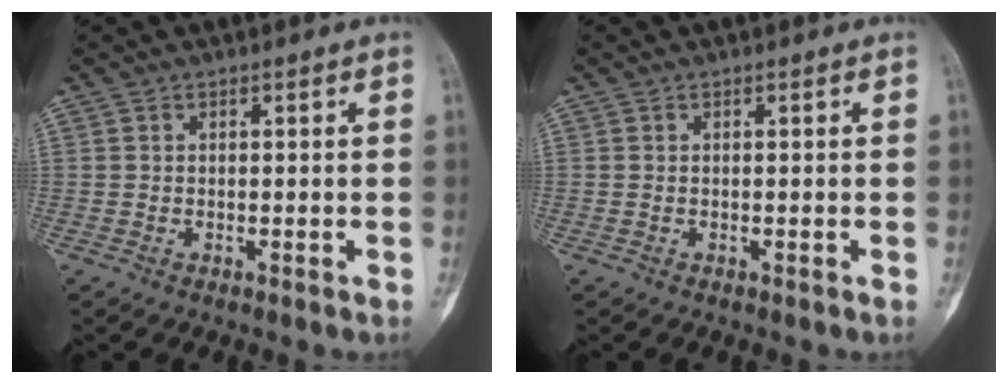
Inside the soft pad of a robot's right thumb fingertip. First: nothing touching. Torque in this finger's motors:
{"motor_torque": [0.56, -0.15, 0.06, -0.44, 0.04]}